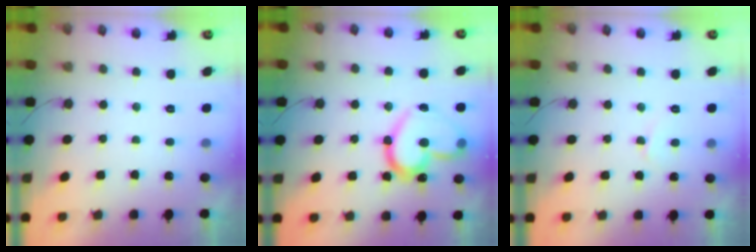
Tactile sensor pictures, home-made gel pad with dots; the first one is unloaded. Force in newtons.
{"total": 20.2, "press": 20.1, "slide": 2.4}
{"total": 3.7, "press": 3.7, "slide": 0.3}